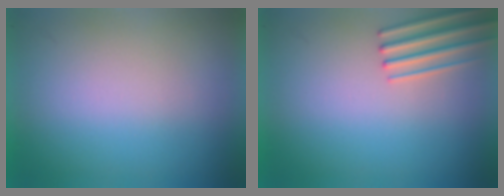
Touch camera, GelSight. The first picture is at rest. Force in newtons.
{"total": 2.7}